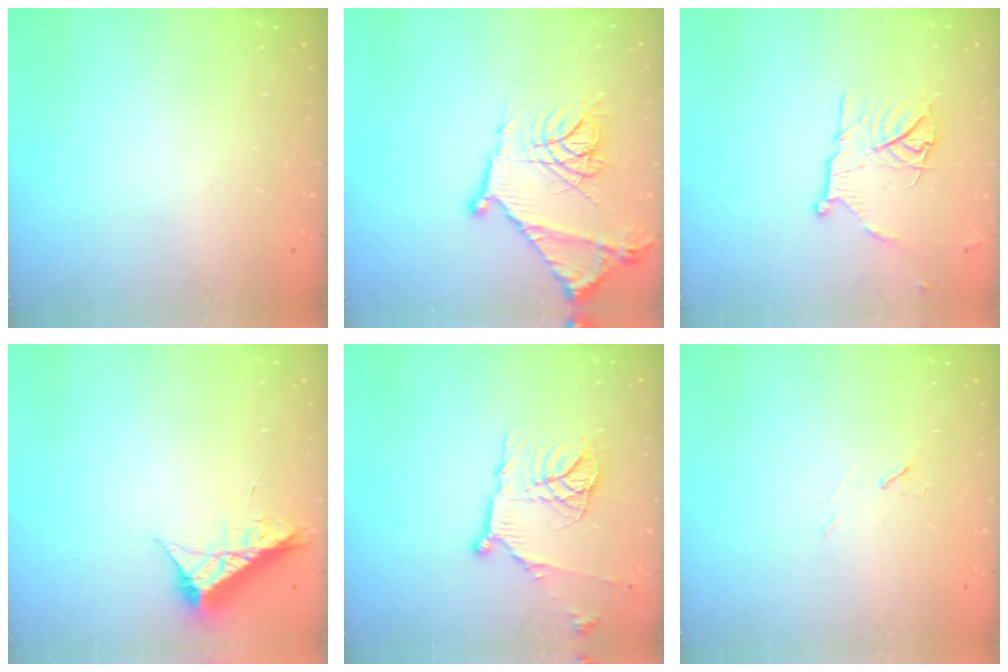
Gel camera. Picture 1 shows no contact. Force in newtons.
{"total": 16.5, "press": 16.4, "slide": 1.1}
{"total": 12.8, "press": 12.8, "slide": 1.1}
{"total": 8.6, "press": 8.6, "slide": 0.4}
{"total": 15.2, "press": 15.2, "slide": 0.8}
{"total": 6.0, "press": 5.3, "slide": 2.8}